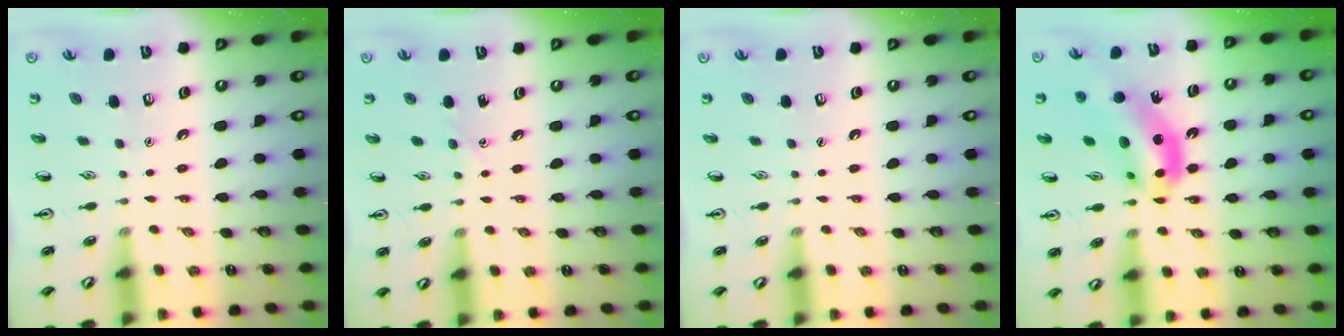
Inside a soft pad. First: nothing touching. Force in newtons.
{"total": 4.5, "press": 4.2, "slide": 1.6}
{"total": 0.0}
{"total": 13.6, "press": 13.2, "slide": 3.4}